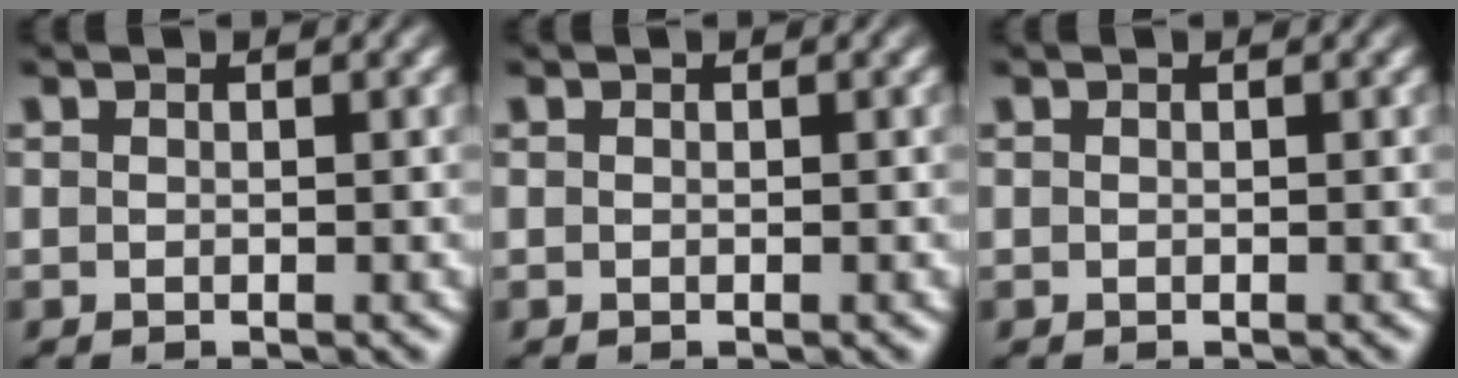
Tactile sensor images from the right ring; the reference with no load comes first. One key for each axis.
{"total": 0.0}
{"total": 0.0}